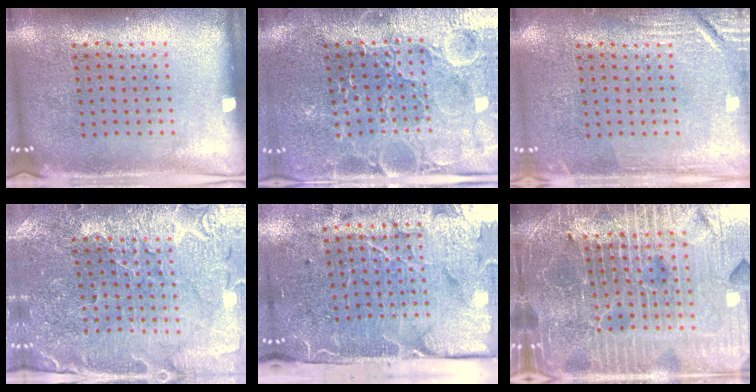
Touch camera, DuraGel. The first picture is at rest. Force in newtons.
{"total": 3.8, "press": 3.7, "slide": 0.8}
{"total": 2.5, "press": 2.5, "slide": 0.4}
{"total": 1.8, "press": 1.8, "slide": 0.2}
{"total": 5.1, "press": 4.0, "slide": 3.2}
{"total": 5.9, "press": 5.4, "slide": 2.4}